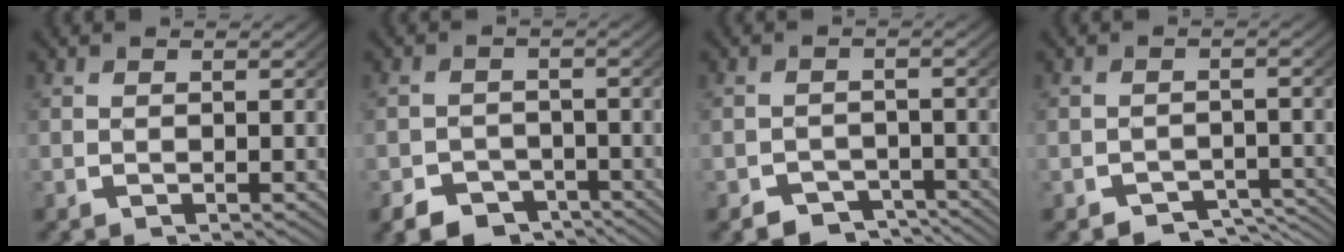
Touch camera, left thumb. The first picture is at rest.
{"total": 6.0, "force": [-4.4, 3.7, 1.7], "torque": [-0.019, -0.024, -0.074]}
{"total": 4.4, "force": [-3.3, 2.5, 1.5], "torque": [-0.016, -0.021, -0.057]}
{"total": 3.9, "force": [-3.0, 2.0, 1.7], "torque": [-0.018, -0.016, -0.049]}